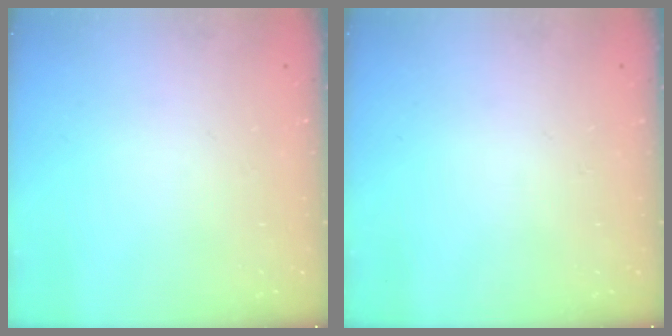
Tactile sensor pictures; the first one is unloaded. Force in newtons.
{"total": 0.0}